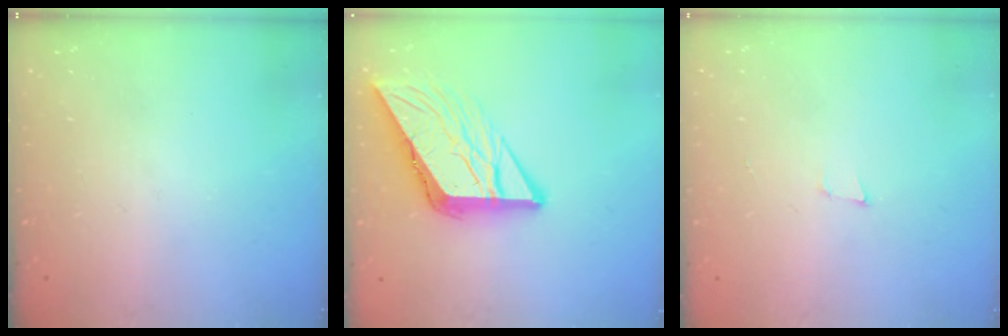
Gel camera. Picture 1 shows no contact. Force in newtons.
{"total": 11.2, "press": 11.2, "slide": 1.1}
{"total": 3.5, "press": 2.3, "slide": 2.6}